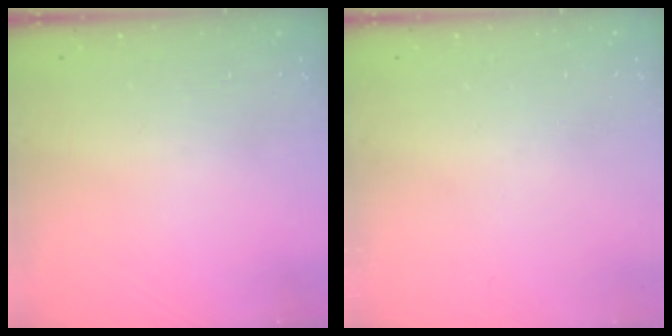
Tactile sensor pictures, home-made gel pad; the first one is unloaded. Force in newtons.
{"total": 0.0}